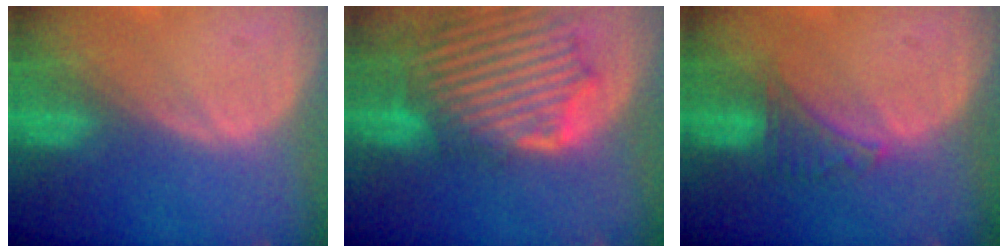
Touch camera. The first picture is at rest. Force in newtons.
{"total": 12.7, "press": 11.5, "slide": 5.3}
{"total": 3.3, "press": 3.2, "slide": 0.7}